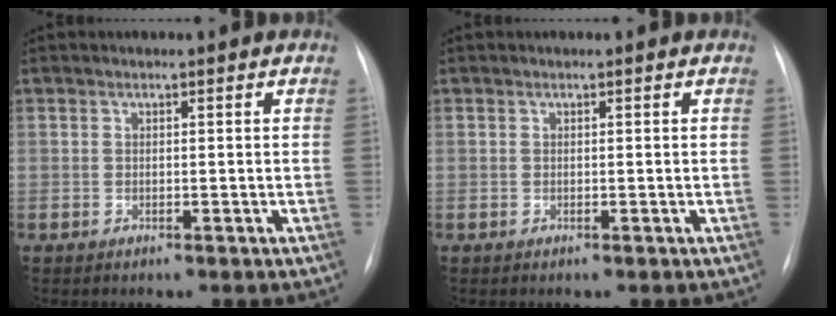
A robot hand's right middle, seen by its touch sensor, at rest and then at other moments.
{"total": 0.0}